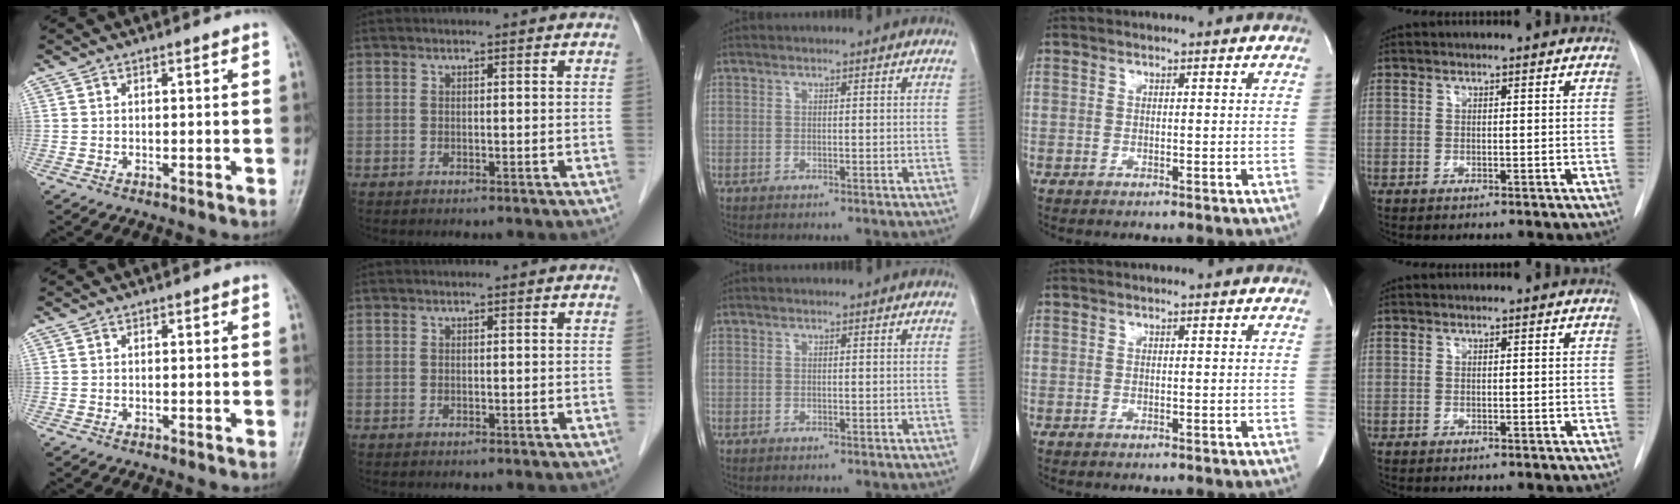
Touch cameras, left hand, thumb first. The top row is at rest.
{}